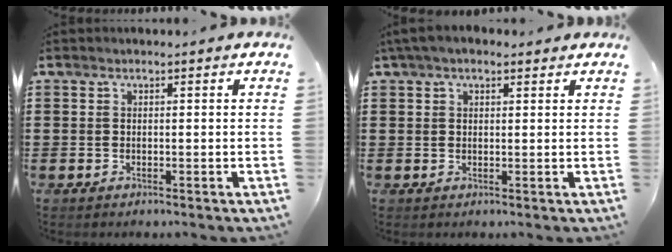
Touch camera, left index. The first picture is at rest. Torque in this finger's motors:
{"motor_torque": [2.14, 0.00, 0.65, 0.19]}